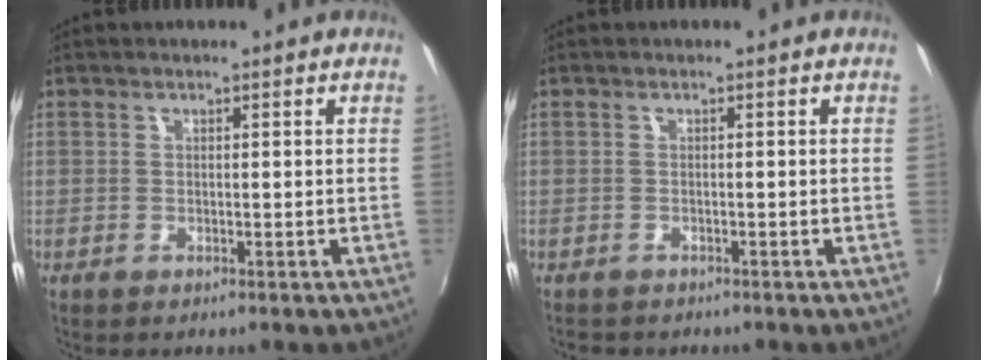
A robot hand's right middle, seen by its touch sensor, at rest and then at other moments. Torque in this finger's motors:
{"motor_torque": [0.01, -0.03, -0.01, 0.00]}